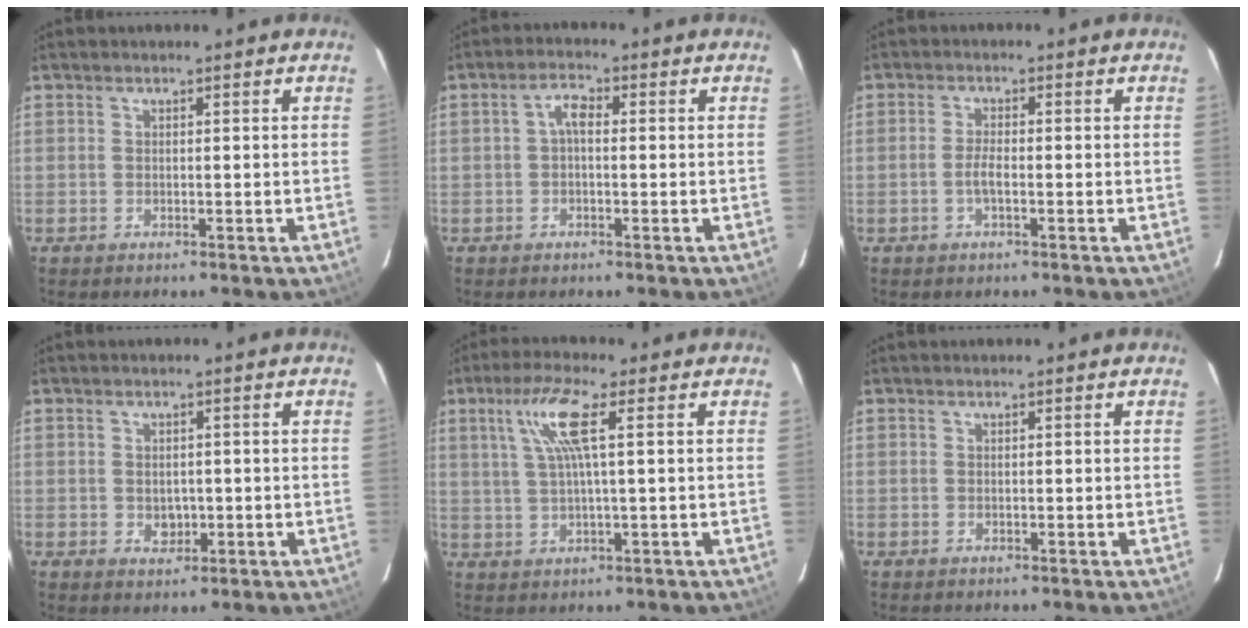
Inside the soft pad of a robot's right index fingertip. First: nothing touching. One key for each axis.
{"total": 2.8, "fx": -0.1, "fy": 1.4, "fz": 2.4, "tx": -0.049, "ty": 0.012, "tz": -0.001}
{"total": 2.4, "fx": -0.8, "fy": 0.5, "fz": 2.2, "tx": -0.046, "ty": 0.002, "tz": -0.016}
{"total": 3.0, "fx": -0.4, "fy": 2.5, "fz": 1.6, "tx": -0.025, "ty": 0.001, "tz": 0.000}
{"total": 7.7, "fx": 2.5, "fy": 0.3, "fz": 7.2, "tx": -0.139, "ty": 0.008, "tz": 0.054}
{"total": 0.0}